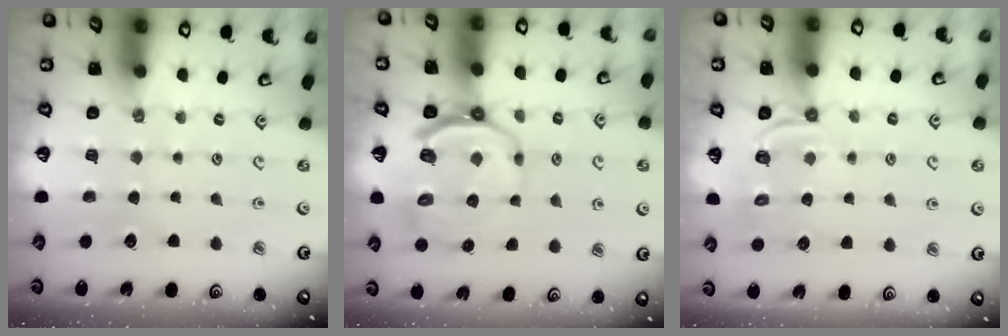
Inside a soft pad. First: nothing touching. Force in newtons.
{"total": 8.1, "press": 7.4, "slide": 3.4}
{"total": 5.8, "press": 5.5, "slide": 1.9}